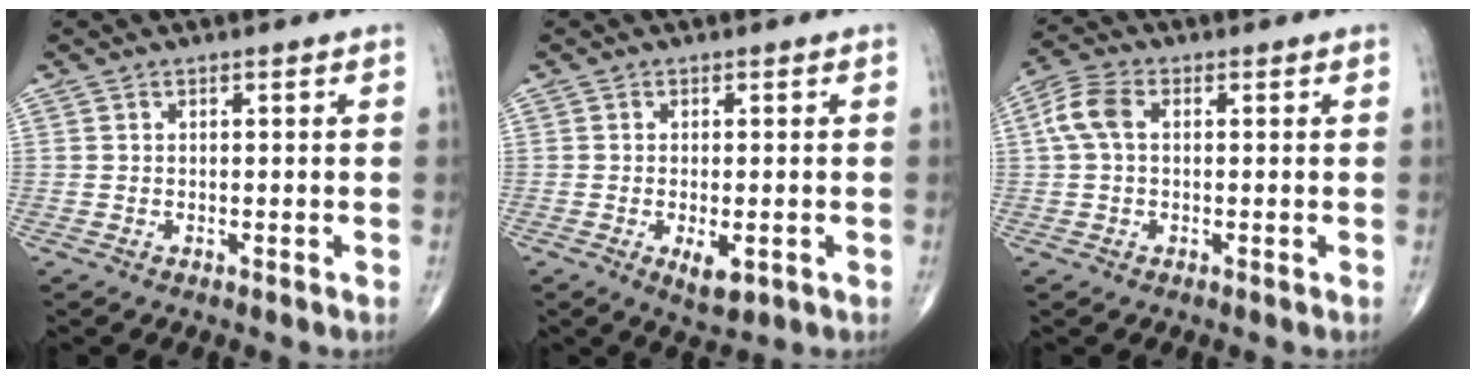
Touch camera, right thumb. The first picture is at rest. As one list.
[{"total": 4.3, "force": [-1.3, 1.8, 3.6], "torque": [-0.056, -0.009, -0.016]}, {"total": 5.5, "force": [0.7, 3.4, 4.3], "torque": [-0.101, 0.017, 0.009]}]